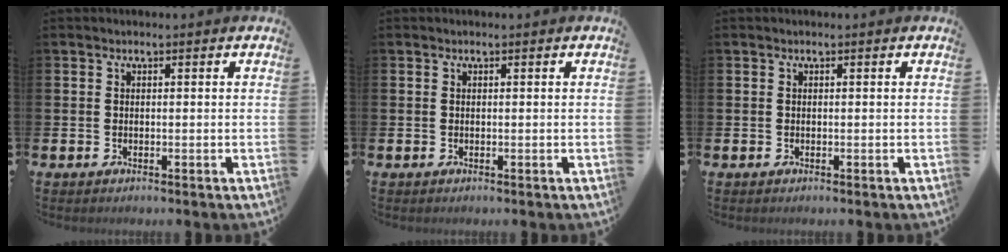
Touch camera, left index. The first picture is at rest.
{"total": 0.0}
{"total": 0.0}